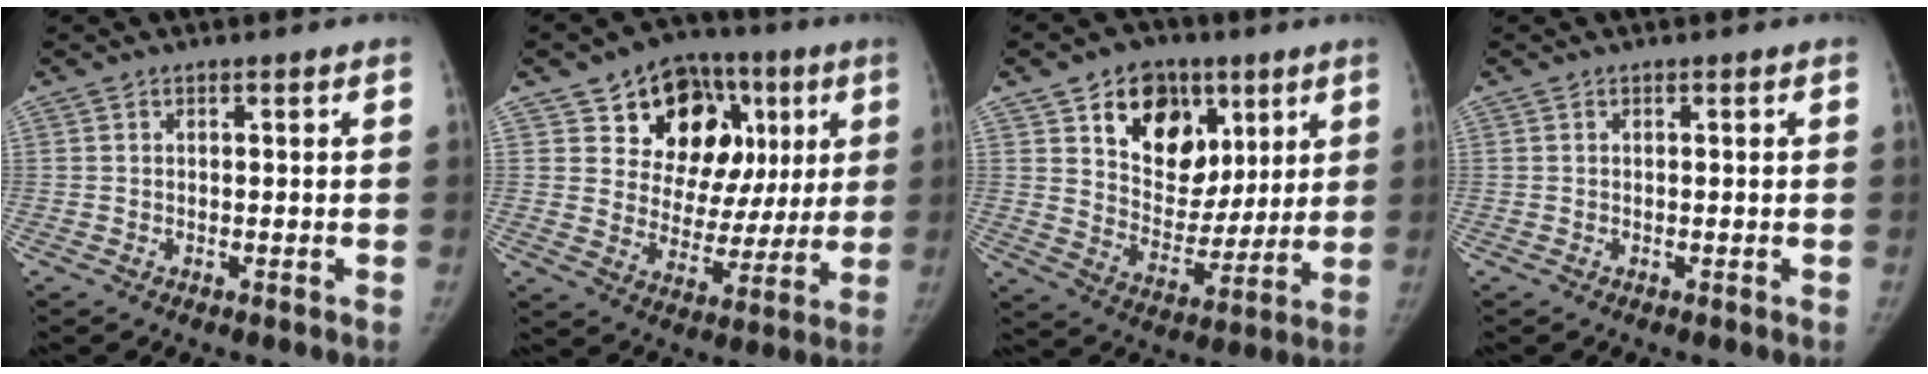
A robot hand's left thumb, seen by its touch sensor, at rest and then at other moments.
{"total": 19.4, "force": [7.4, 14.1, 11.1], "torque": [-0.097, 0.007, 0.119]}
{"total": 16.5, "force": [7.8, 11.9, 8.4], "torque": [-0.081, -0.033, 0.133]}
{"total": 0.0}